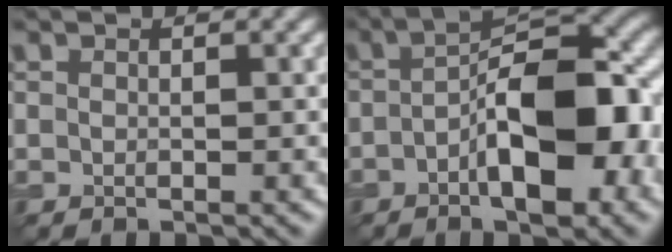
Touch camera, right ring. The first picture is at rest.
{"total": 10.7, "force": [-2.2, 4.1, 9.6], "torque": [-0.139, 0.015, -0.034]}